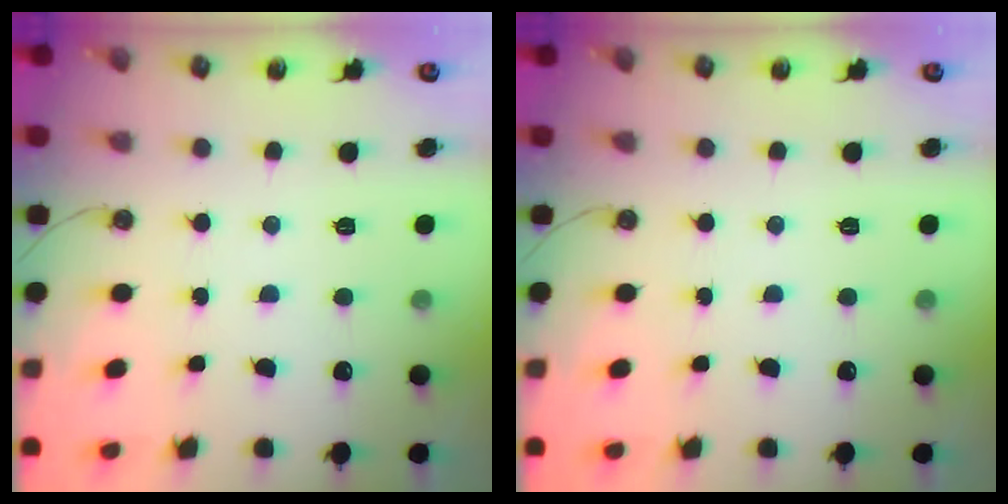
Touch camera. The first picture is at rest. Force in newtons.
{"total": 0.0}